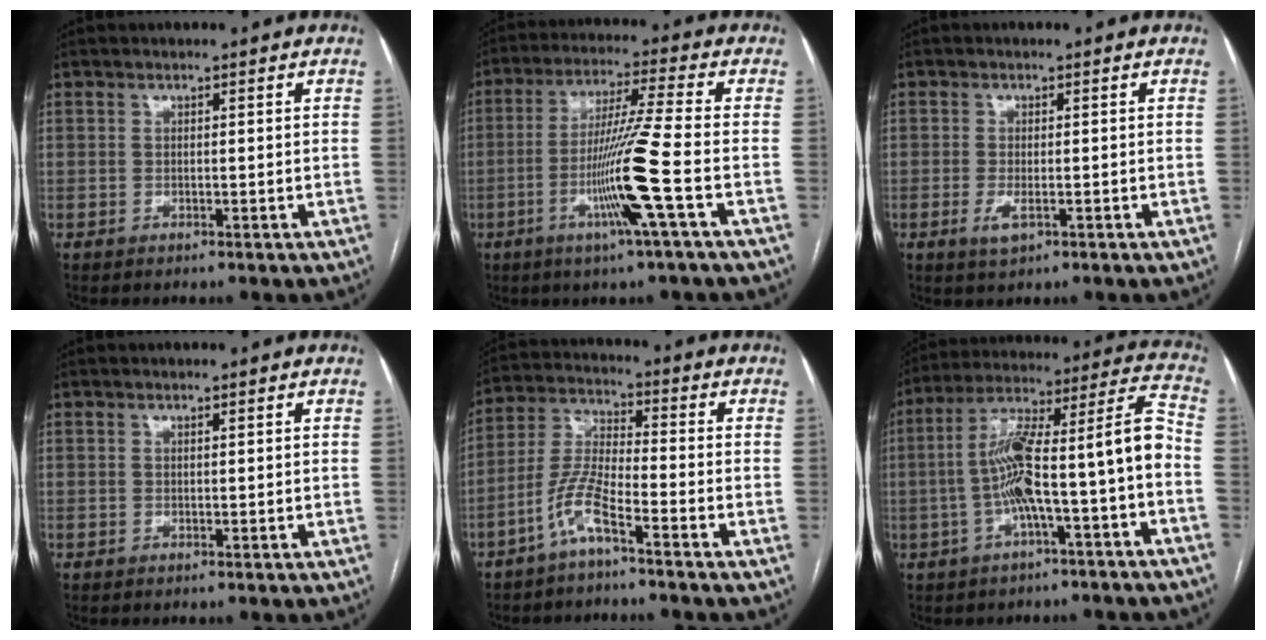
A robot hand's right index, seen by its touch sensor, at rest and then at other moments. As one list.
[{"total": 11.9, "force": [-3.9, -2.0, 11.1], "torque": [-0.215, -0.012, -0.077]}, {"total": 2.4, "force": [-1.0, 0.8, 2.0], "torque": [-0.038, -0.004, -0.016]}, {"total": 0.0}, {"total": 7.0, "force": [-4.4, 0.5, 5.3], "torque": [-0.124, 0.002, -0.096]}, {"total": 14.5, "force": [-3.5, 1.0, 14.0], "torque": [-0.237, 0.046, -0.054]}]